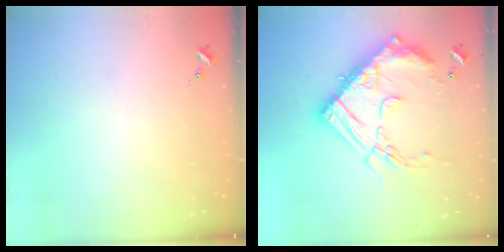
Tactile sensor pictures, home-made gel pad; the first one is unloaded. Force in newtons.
{"total": 23.7, "press": 23.6, "slide": 2.2}